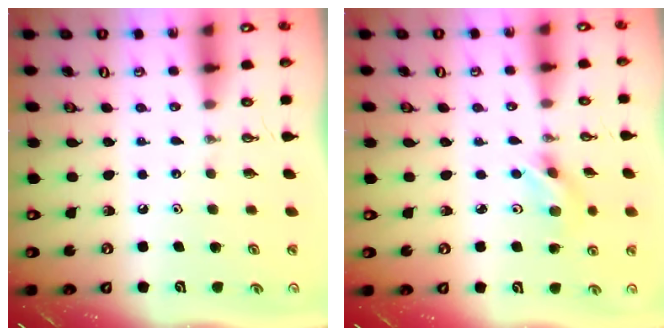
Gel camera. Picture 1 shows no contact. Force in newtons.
{"total": 4.7, "press": 4.6, "slide": 0.7}